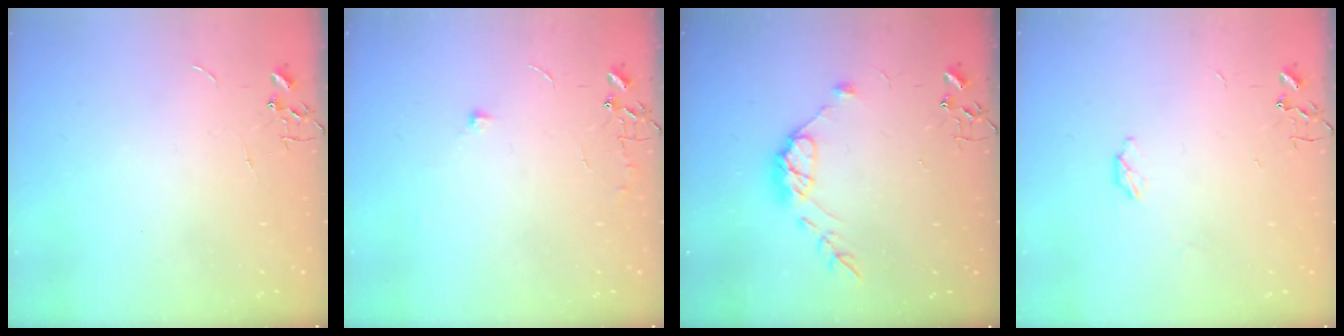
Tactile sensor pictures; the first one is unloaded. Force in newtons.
{"total": 5.5, "press": 5.5, "slide": 0.8}
{"total": 10.7, "press": 10.7, "slide": 0.8}
{"total": 3.4, "press": 3.4, "slide": 0.5}